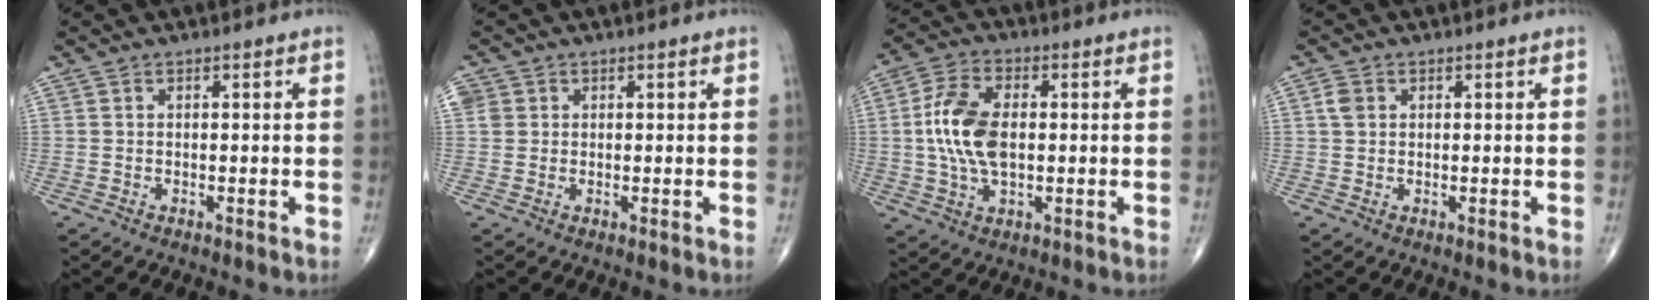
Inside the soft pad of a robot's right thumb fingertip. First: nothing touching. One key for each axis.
{"total": 2.6, "fx": 0.7, "fy": 2.3, "fz": 0.8, "tx": -0.007, "ty": 0.005, "tz": 0.015}
{"total": 11.6, "fx": 0.4, "fy": 6.4, "fz": 9.7, "tx": -0.199, "ty": 0.009, "tz": 0.007}
{"total": 2.1, "fx": 0.6, "fy": 1.7, "fz": 1.2, "tx": -0.023, "ty": 0.004, "tz": 0.011}